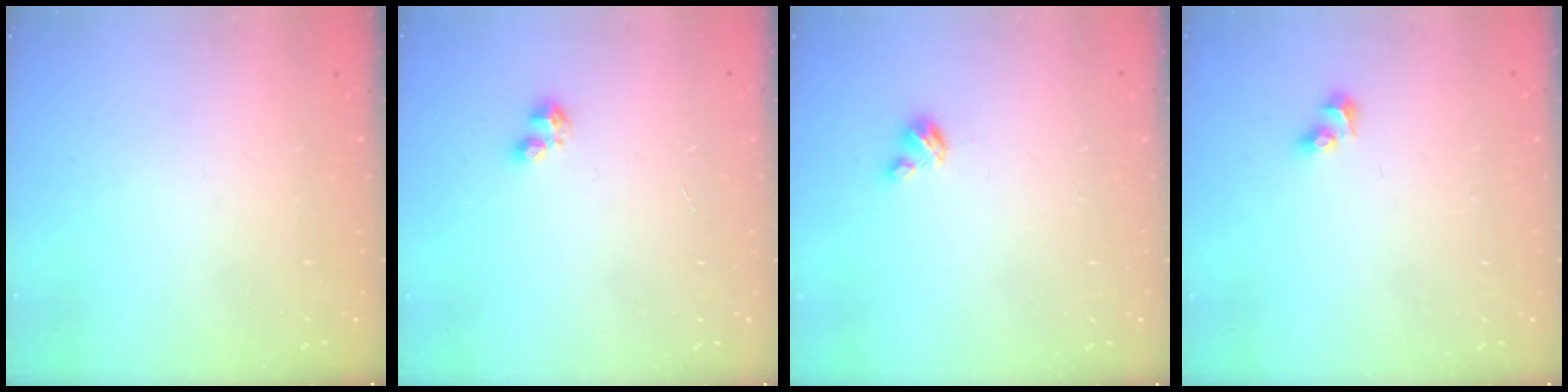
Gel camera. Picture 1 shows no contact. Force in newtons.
{"total": 2.8, "press": 2.8, "slide": 0.5}
{"total": 2.9, "press": 2.9, "slide": 0.3}
{"total": 4.5, "press": 4.0, "slide": 2.0}